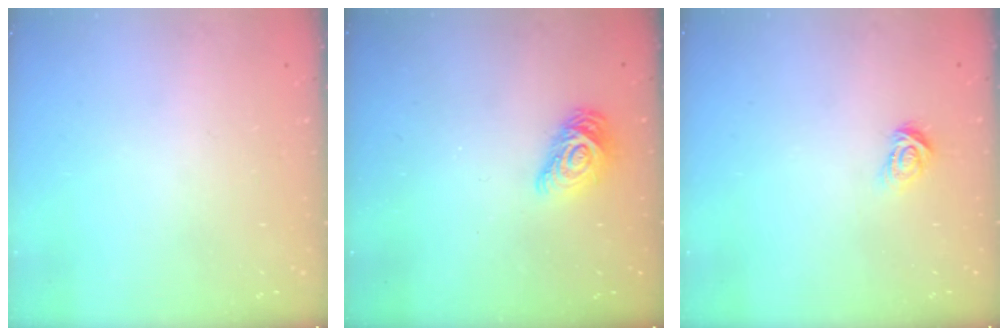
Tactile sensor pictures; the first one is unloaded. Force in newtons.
{"total": 10.5, "press": 10.5, "slide": 0.4}
{"total": 3.3, "press": 3.3, "slide": 0.4}